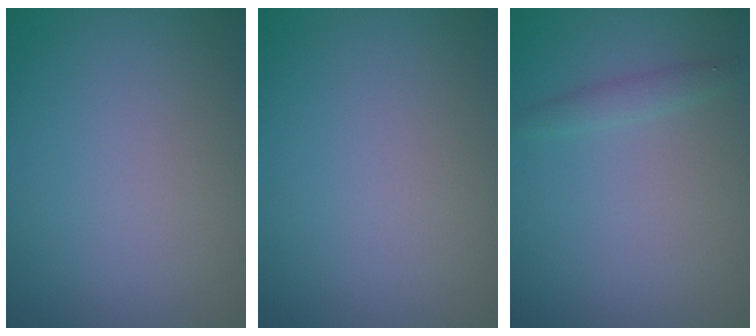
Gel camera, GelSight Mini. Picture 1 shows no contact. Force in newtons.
{"total": 0.0}
{"total": 1.3, "press": 1.3, "slide": 0.1}